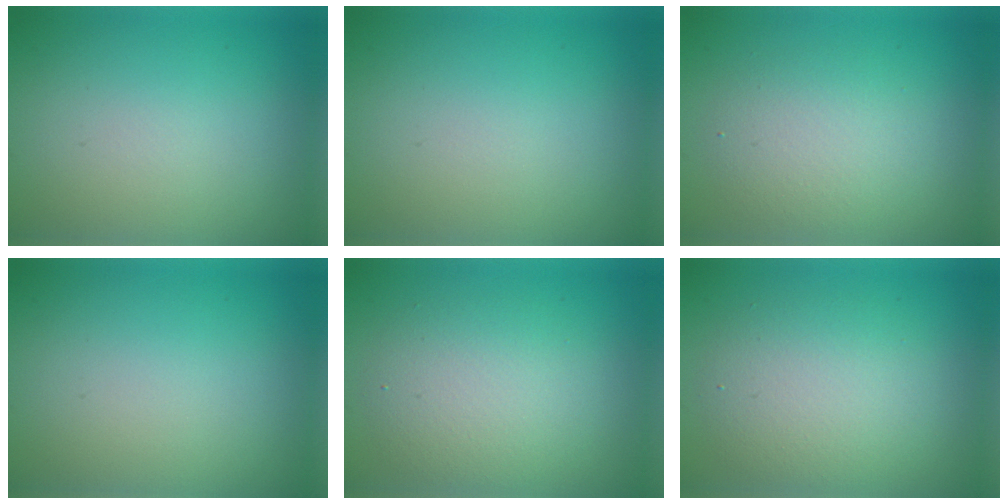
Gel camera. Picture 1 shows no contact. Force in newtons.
{"total": 0.0}
{"total": 3.7, "press": 3.6, "slide": 0.3}
{"total": 0.0}
{"total": 4.4, "press": 4.4, "slide": 0.3}
{"total": 4.7, "press": 4.6, "slide": 0.5}